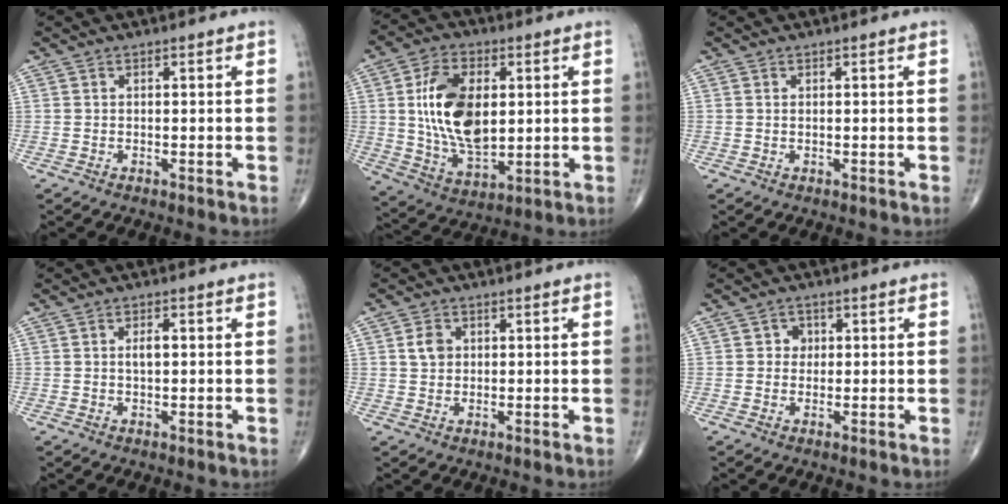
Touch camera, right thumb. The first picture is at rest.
{"total": 16.3, "force": [2.3, 9.3, 13.1], "torque": [-0.222, -0.012, 0.049]}
{"total": 0.0}
{"total": 2.3, "force": [0.2, 1.0, 2.0], "torque": [-0.034, 0.002, 0.003]}
{"total": 3.3, "force": [0.8, 2.6, 1.8], "torque": [-0.023, 0.000, 0.014]}
{"total": 2.4, "force": [0.4, 2.2, 0.9], "torque": [0.004, 0.003, 0.001]}